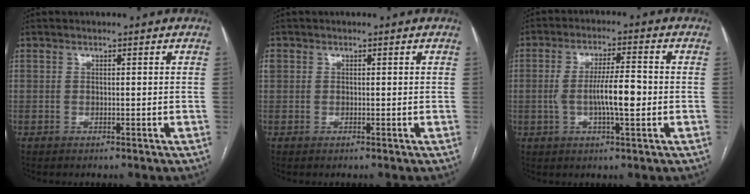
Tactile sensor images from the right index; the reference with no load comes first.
{"total": 0.9, "force": [-0.2, 0.8, 0.4], "torque": [-0.013, 0.003, 0.001]}
{"total": 7.5, "force": [-1.0, 1.2, 7.4], "torque": [-0.135, 0.006, -0.018]}